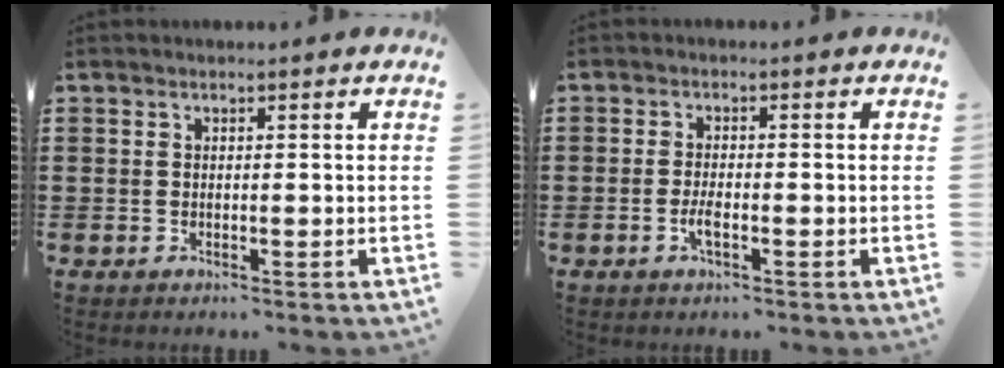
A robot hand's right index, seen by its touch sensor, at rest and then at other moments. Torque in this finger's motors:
{"motor_torque": [2.14, 0.00, 0.06, 0.05]}